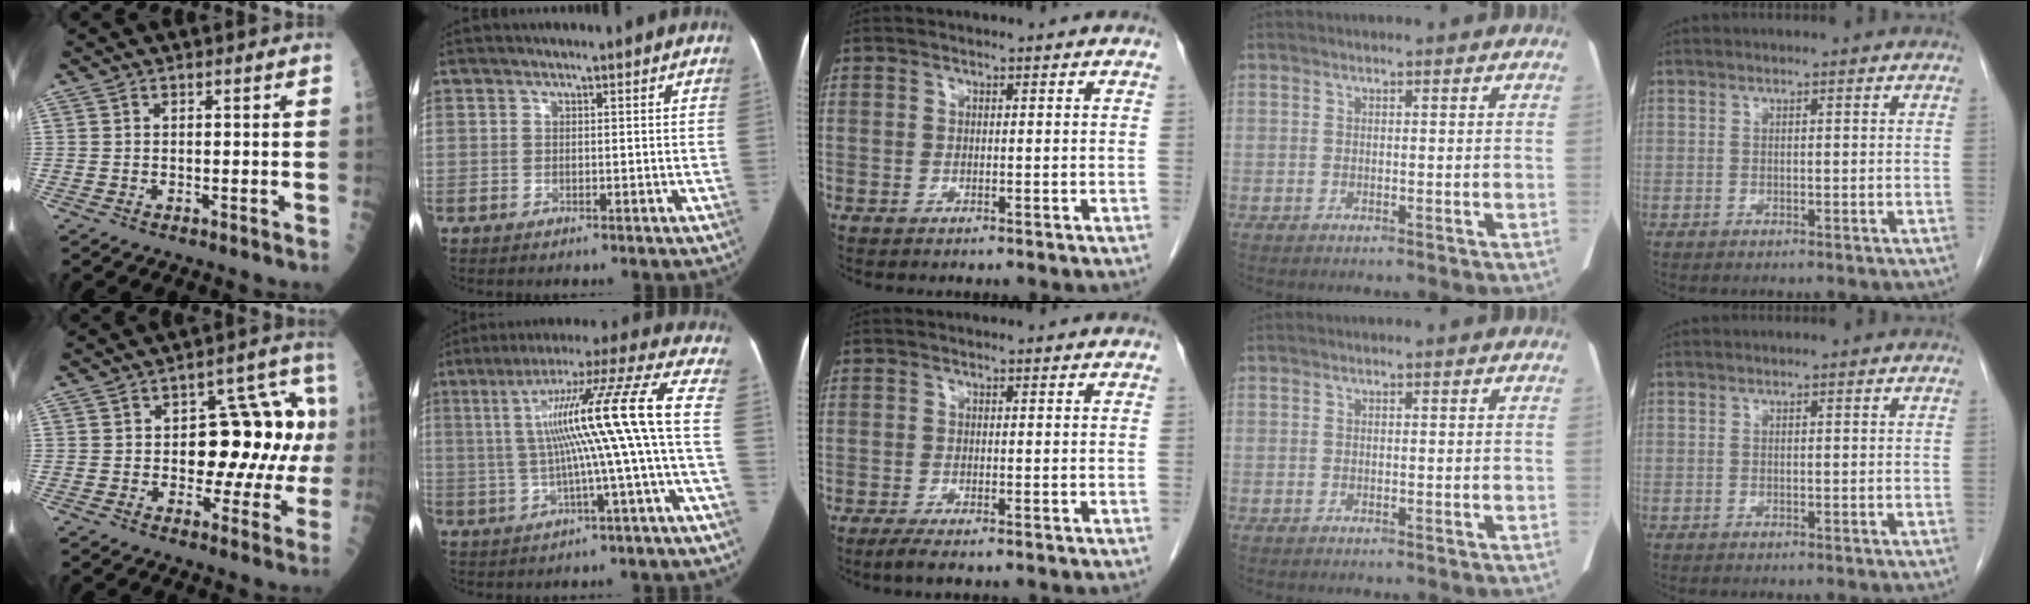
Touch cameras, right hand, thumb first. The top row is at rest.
{"thumb": {"total": 15.8, "force": [0.7, 8.5, 13.3], "torque": [-0.125, 0.038, 0.012]}, "index": {"total": 15.7, "force": [-0.7, -1.9, 15.5], "torque": [-0.250, 0.025, -0.013]}, "middle": {"total": 1.8, "force": [-1.3, 0.1, 1.3], "torque": [-0.033, -0.008, -0.026]}}